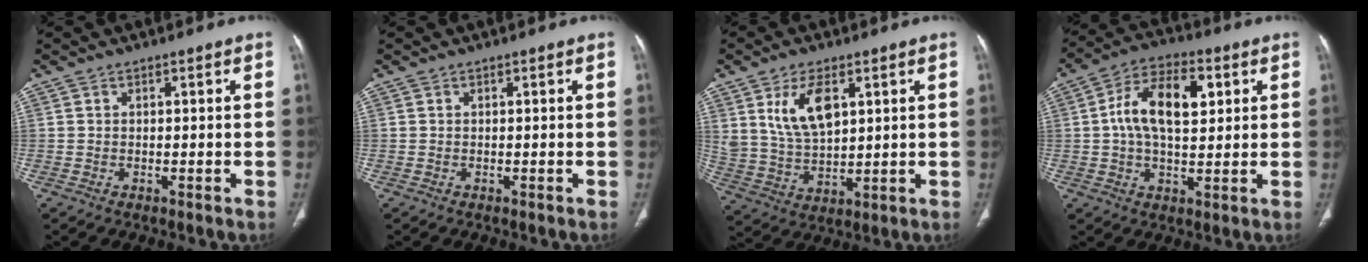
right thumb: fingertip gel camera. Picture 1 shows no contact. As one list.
[{"total": 0.0}, {"total": 10.6, "force": [4.3, 5.6, 7.9], "torque": [-0.140, -0.019, 0.094]}, {"total": 13.3, "force": [2.8, 7.2, 10.8], "torque": [-0.179, 0.012, 0.042]}]